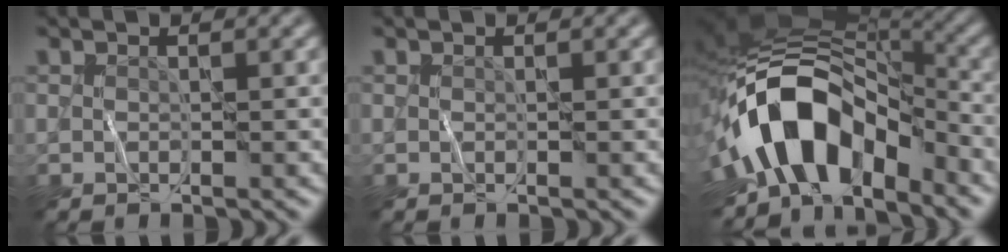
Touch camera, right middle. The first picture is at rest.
{"total": 0.0}
{"total": 12.4, "force": [-5.2, 7.1, 8.7], "torque": [-0.139, 0.007, -0.097]}